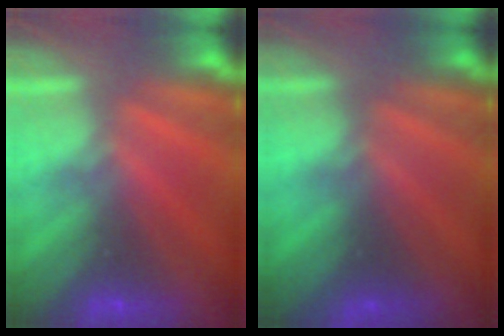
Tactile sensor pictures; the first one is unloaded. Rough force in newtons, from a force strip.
{"total": 2.0}